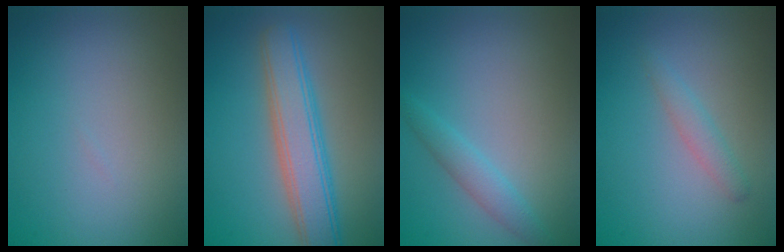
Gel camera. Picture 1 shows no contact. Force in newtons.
{"total": 5.6, "press": 5.6, "slide": 0.2}
{"total": 1.9, "press": 1.9, "slide": 0.1}
{"total": 1.4, "press": 1.4, "slide": 0.1}